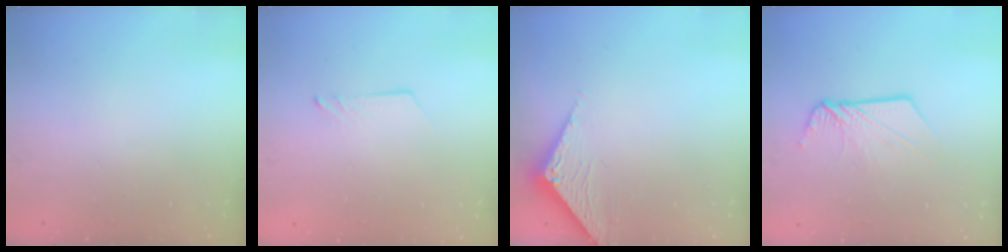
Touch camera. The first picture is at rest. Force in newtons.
{"total": 1.2, "press": 1.2, "slide": 0.1}
{"total": 3.5, "press": 3.5, "slide": 0.2}
{"total": 8.3, "press": 8.3, "slide": 0.3}